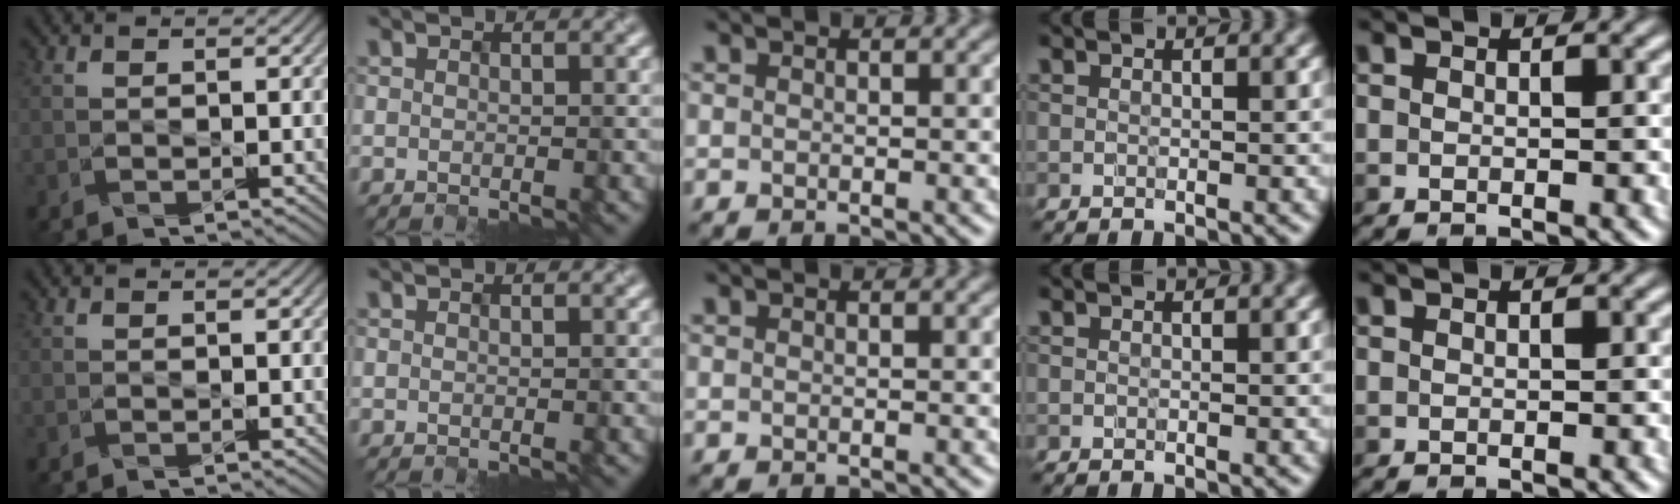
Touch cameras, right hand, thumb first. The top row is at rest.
{}